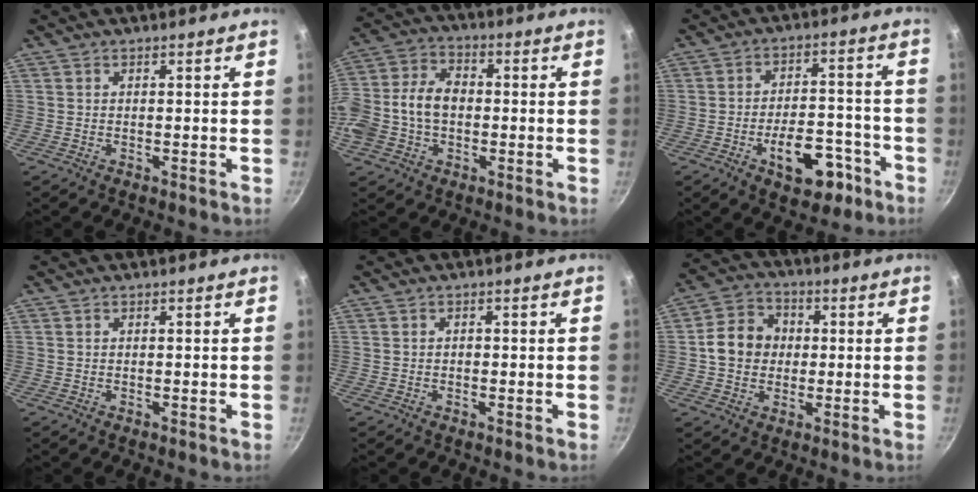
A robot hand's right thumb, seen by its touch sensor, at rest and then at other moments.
{"total": 14.2, "force": [-1.4, 10.2, 9.7], "torque": [-0.187, 0.038, -0.035]}
{"total": 12.1, "force": [-5.7, 6.5, 8.4], "torque": [-0.090, 0.045, -0.072]}
{"total": 0.0}
{"total": 0.7, "force": [-0.2, 0.6, 0.3], "torque": [-0.005, 0.004, -0.003]}
{"total": 9.6, "force": [0.3, 8.3, 5.0], "torque": [-0.059, 0.017, -0.010]}